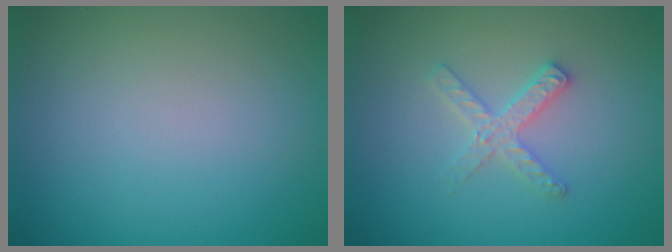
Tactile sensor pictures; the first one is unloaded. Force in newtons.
{"total": 2.2, "press": 2.2, "slide": 0.3}